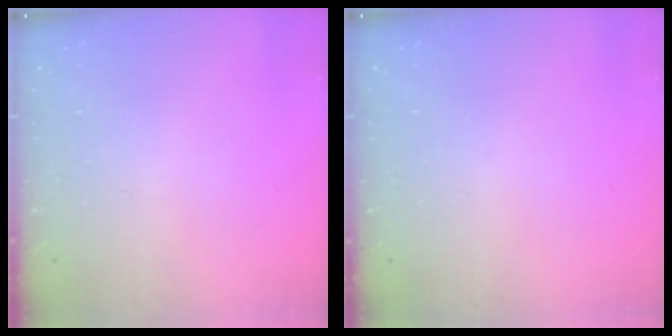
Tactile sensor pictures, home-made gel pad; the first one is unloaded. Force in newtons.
{"total": 0.0}